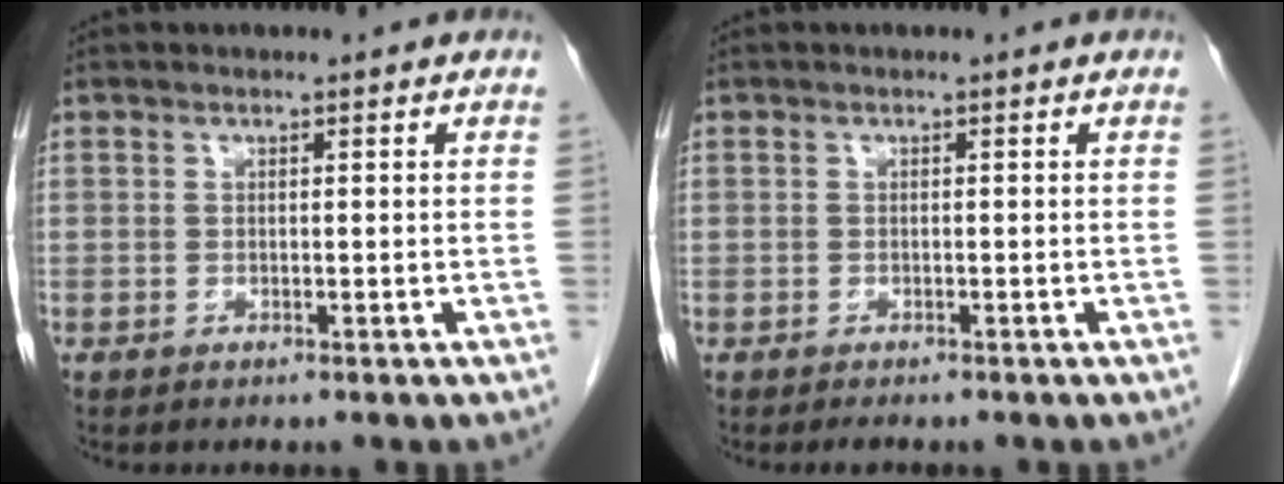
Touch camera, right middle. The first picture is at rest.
{"total": 1.0, "force": [-0.8, 0.4, 0.2], "torque": [-0.006, -0.001, -0.011]}